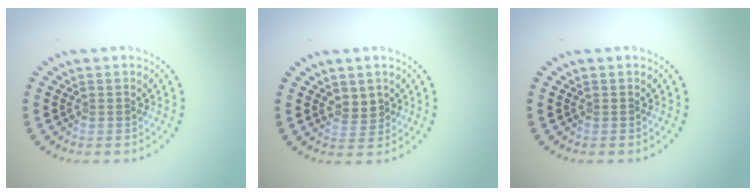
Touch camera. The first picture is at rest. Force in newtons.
{"total": 1.8, "press": 1.7, "slide": 0.8}
{"total": 0.0}